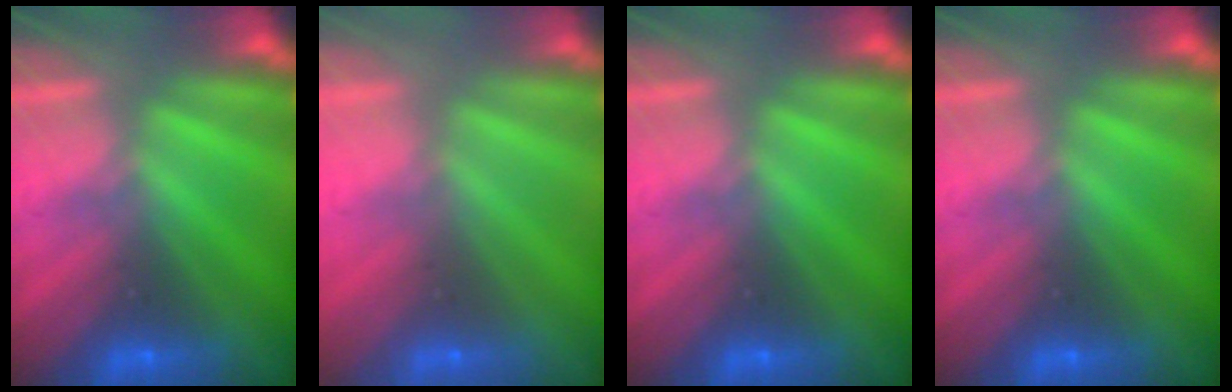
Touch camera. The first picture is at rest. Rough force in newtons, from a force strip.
{"total": 2.9}
{"total": 0.0}
{"total": 0.0}